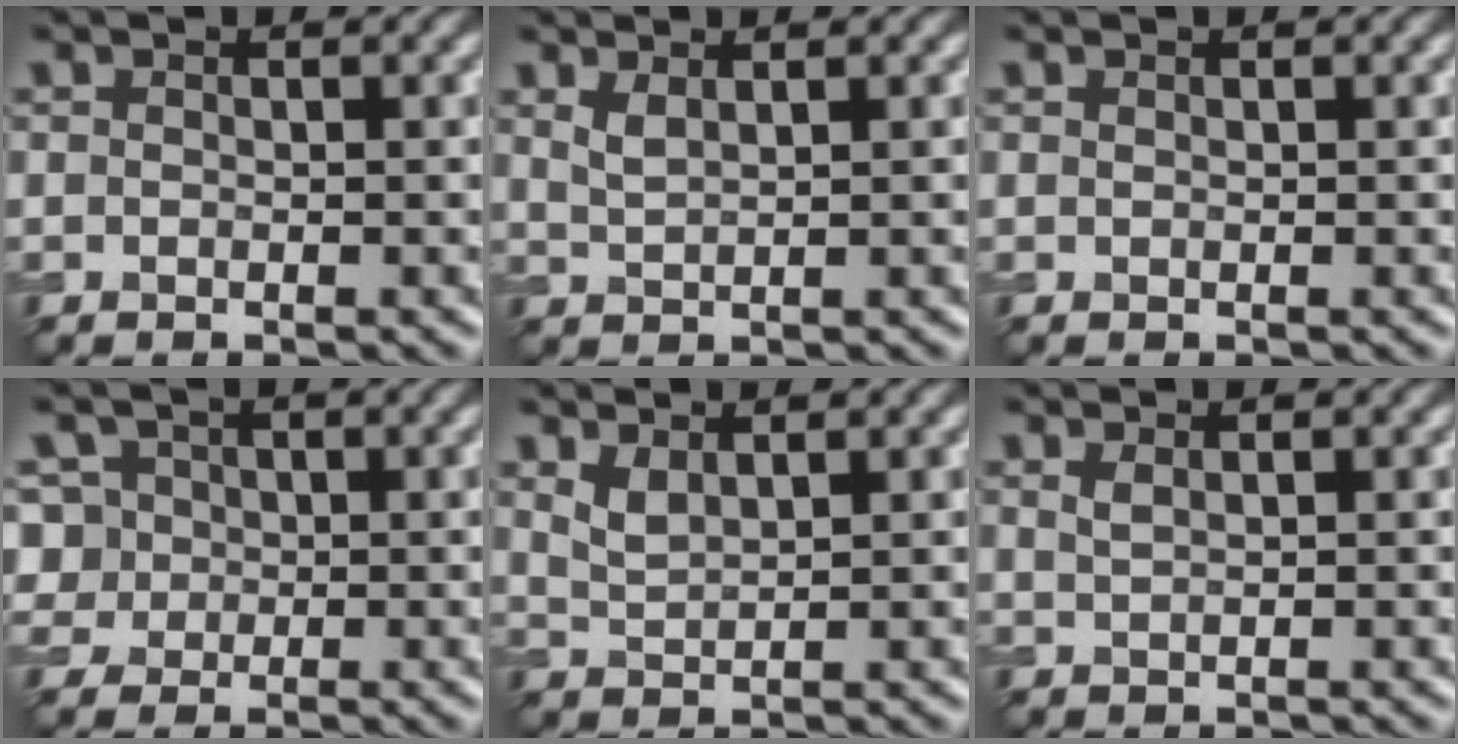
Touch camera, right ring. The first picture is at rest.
{"total": 1.2, "force": [0.8, 0.3, 0.9], "torque": [-0.020, 0.001, 0.017]}
{"total": 0.0}
{"total": 5.9, "force": [1.0, 5.3, 2.3], "torque": [-0.045, 0.037, -0.003]}
{"total": 1.4, "force": [1.1, 0.4, 0.9], "torque": [-0.022, -0.002, 0.025]}
{"total": 0.8, "force": [0.4, 0.2, 0.6], "torque": [-0.007, 0.003, 0.007]}